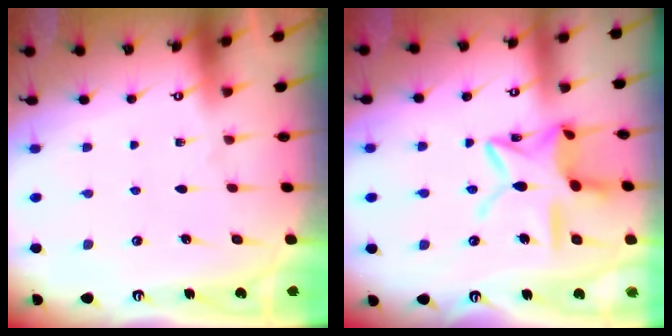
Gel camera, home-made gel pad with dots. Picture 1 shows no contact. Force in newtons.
{"total": 15.9, "press": 15.9, "slide": 1.3}